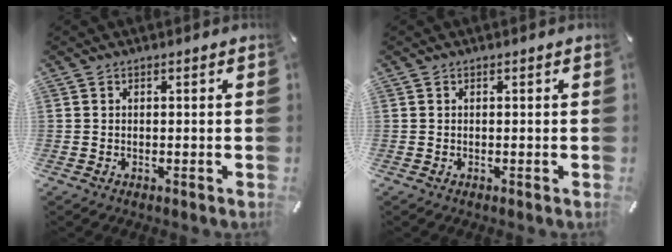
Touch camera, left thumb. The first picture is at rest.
{"total": 0.0}